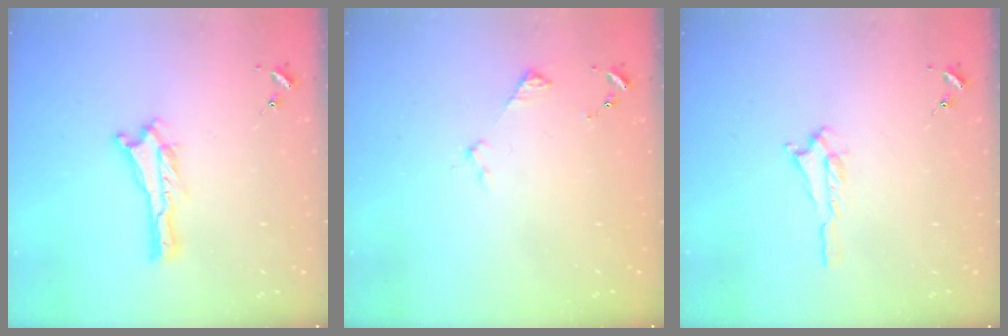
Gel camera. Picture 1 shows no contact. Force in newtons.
{"total": 2.9, "press": 2.9, "slide": 0.3}
{"total": 0.7, "press": 0.7, "slide": 0.2}